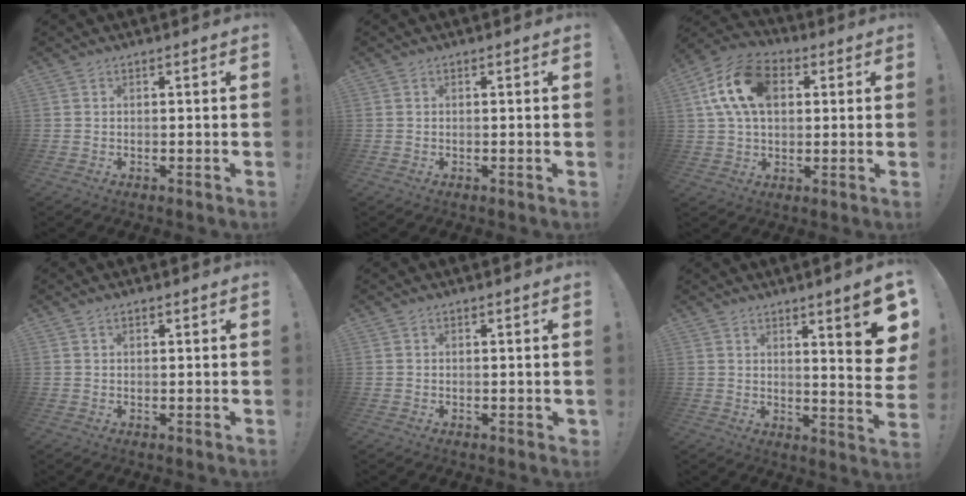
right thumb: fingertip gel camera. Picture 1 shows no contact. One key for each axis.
{"total": 0.0}
{"total": 16.9, "fx": 4.5, "fy": 11.3, "fz": 11.7, "tx": -0.207, "ty": 0.006, "tz": 0.081}
{"total": 0.8, "fx": 0.6, "fy": 0.5, "fz": 0.3, "tx": 0.000, "ty": -0.002, "tz": 0.010}
{"total": 0.6, "fx": 0.3, "fy": 0.5, "fz": 0.3, "tx": 0.002, "ty": 0.000, "tz": 0.004}
{"total": 10.2, "fx": 4.5, "fy": 0.2, "fz": 9.1, "tx": -0.110, "ty": -0.052, "tz": 0.064}